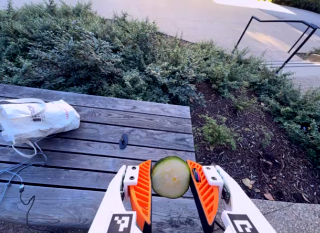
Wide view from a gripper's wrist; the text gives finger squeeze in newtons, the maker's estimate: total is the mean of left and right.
{"total": 11.6, "left": 11.6, "right": 11.5}